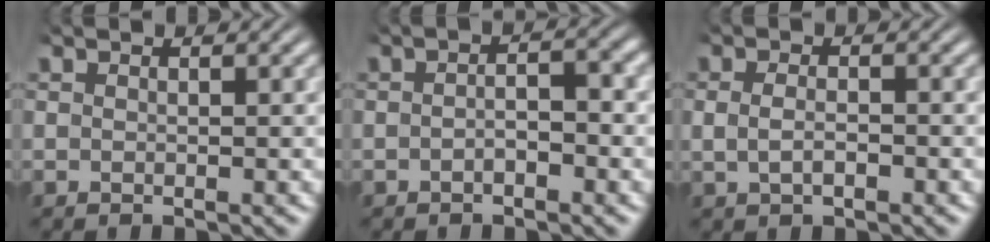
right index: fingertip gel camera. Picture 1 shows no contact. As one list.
[{"total": 2.2, "force": [-0.9, 0.7, 1.9], "torque": [-0.020, 0.000, -0.019]}, {"total": 1.8, "force": [-0.4, 1.0, 1.5], "torque": [-0.032, -0.008, -0.001]}]